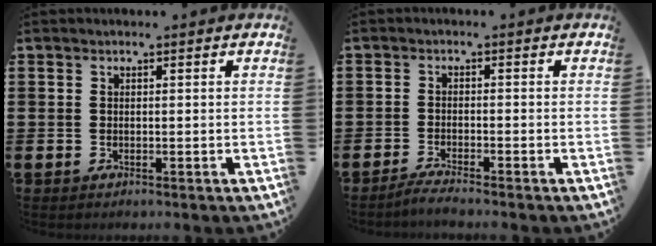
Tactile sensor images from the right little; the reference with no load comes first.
{"total": 1.7, "force": [-1.5, -0.1, 0.8], "torque": [-0.012, 0.002, -0.029]}